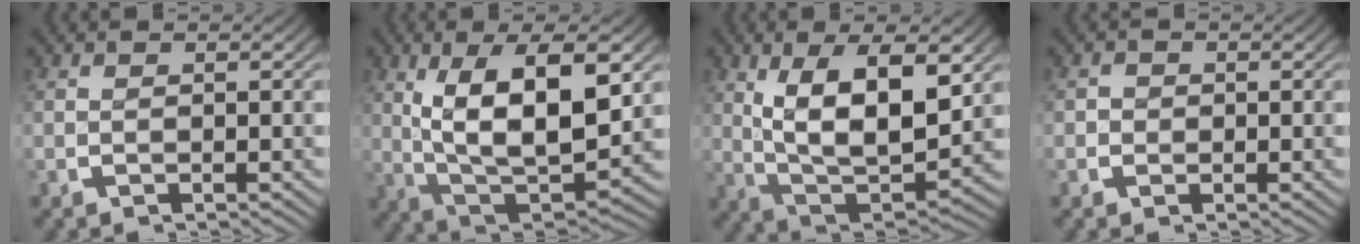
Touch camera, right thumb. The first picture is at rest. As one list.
[{"total": 13.4, "force": [-0.7, 7.6, 11.0], "torque": [-0.220, -0.050, 0.016]}, {"total": 12.0, "force": [-0.2, 6.9, 9.9], "torque": [-0.197, -0.043, 0.019]}, {"total": 1.2, "force": [-0.2, 1.1, 0.1], "torque": [0.001, -0.005, -0.007]}]